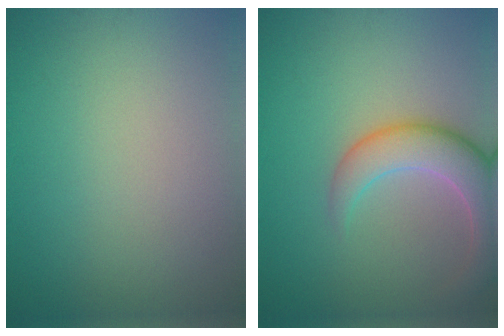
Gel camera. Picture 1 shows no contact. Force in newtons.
{"total": 6.1, "press": 6.0, "slide": 0.6}